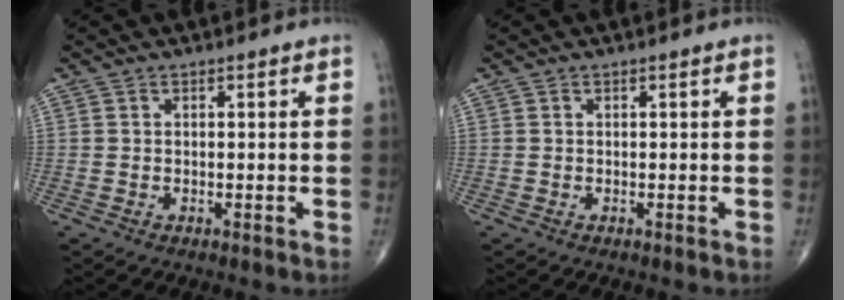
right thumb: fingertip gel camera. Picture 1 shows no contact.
{"total": 0.0}